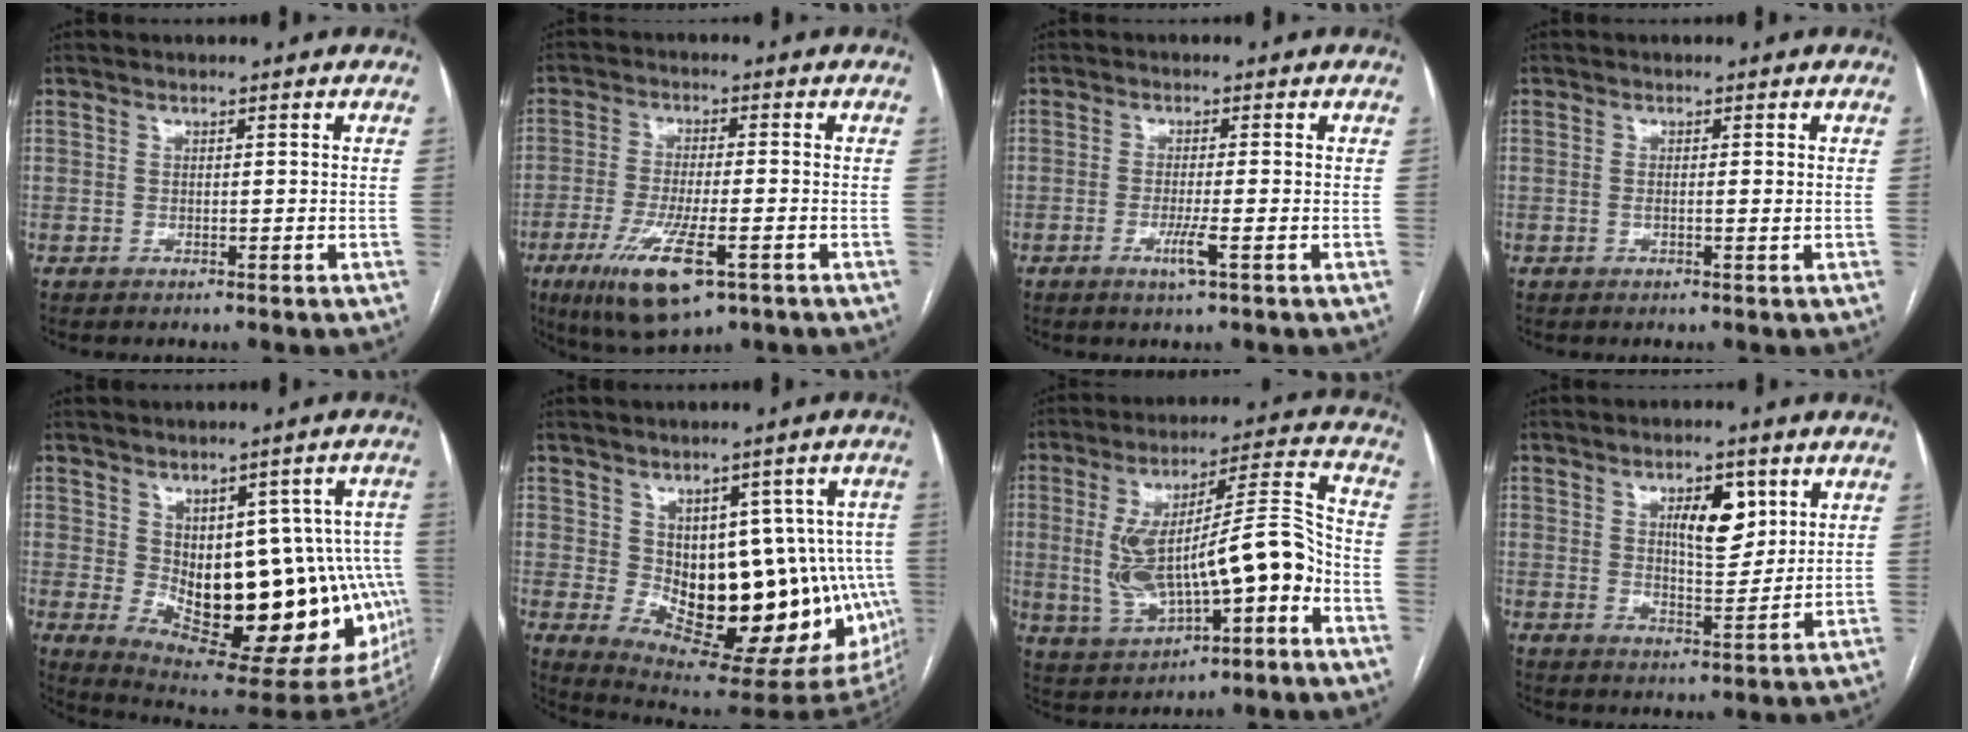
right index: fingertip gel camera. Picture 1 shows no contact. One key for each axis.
{"total": 11.3, "fx": -5.4, "fy": 2.5, "fz": 9.5, "tx": -0.181, "ty": -0.028, "tz": -0.087}
{"total": 3.2, "fx": -1.3, "fy": -0.3, "fz": 2.9, "tx": -0.057, "ty": -0.009, "tz": -0.025}
{"total": 1.2, "fx": 0.0, "fy": 0.1, "fz": 1.2, "tx": -0.026, "ty": -0.001, "tz": 0.000}
{"total": 21.8, "fx": -2.9, "fy": 9.4, "fz": 19.5, "tx": -0.179, "ty": 0.013, "tz": -0.010}
{"total": 19.6, "fx": -2.1, "fy": 9.1, "fz": 17.2, "tx": -0.163, "ty": 0.017, "tz": 0.003}
{"total": 17.2, "fx": -3.4, "fy": 4.5, "fz": 16.2, "tx": -0.293, "ty": 0.028, "tz": -0.039}
{"total": 7.4, "fx": 3.0, "fy": 2.8, "fz": 6.2, "tx": -0.100, "ty": 0.000, "tz": 0.052}